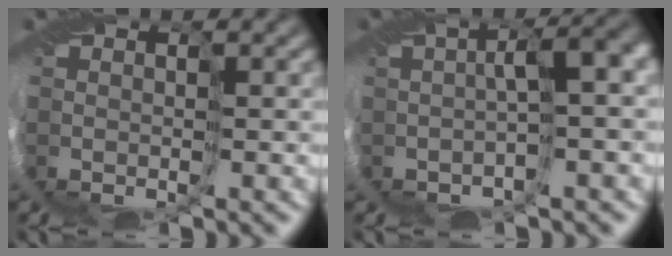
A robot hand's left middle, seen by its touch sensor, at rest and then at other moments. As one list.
[{"total": 3.9, "force": [-0.5, 0.4, 3.9], "torque": [-0.046, 0.012, -0.005]}]